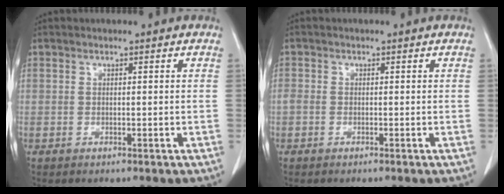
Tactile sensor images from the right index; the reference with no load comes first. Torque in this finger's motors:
{"motor_torque": [0.13, 0.04, 0.06, 0.01]}